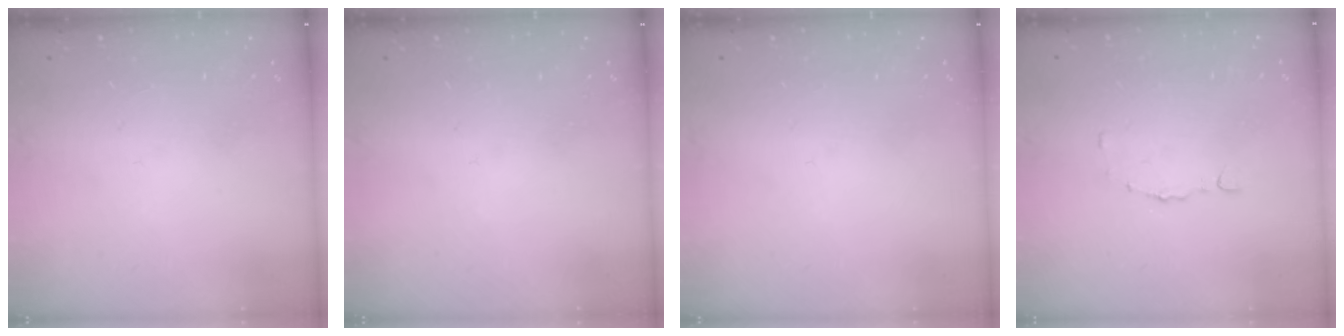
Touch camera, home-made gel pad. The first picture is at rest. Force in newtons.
{"total": 0.0}
{"total": 0.0}
{"total": 3.0, "press": 2.9, "slide": 0.7}